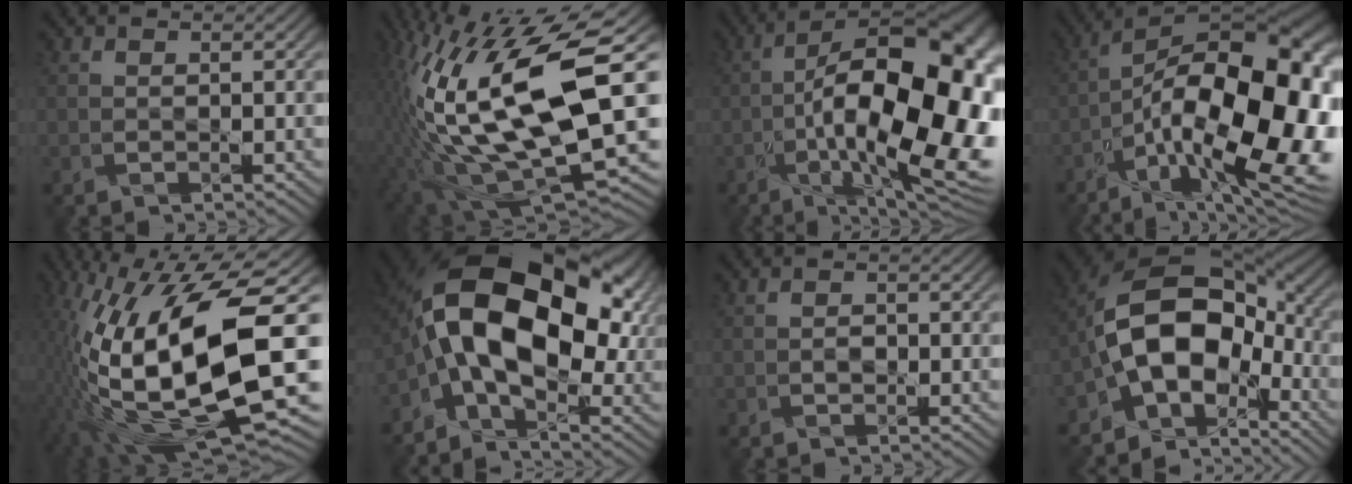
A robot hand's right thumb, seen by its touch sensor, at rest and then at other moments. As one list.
[{"total": 19.4, "force": [0.5, 7.6, 17.9], "torque": [-0.364, -0.011, 0.011]}, {"total": 21.1, "force": [-3.8, 8.6, 18.9], "torque": [-0.275, 0.006, -0.067]}, {"total": 22.2, "force": [-6.1, 9.3, 19.2], "torque": [-0.276, -0.005, -0.102]}, {"total": 20.1, "force": [-1.9, 7.5, 18.6], "torque": [-0.359, -0.041, -0.011]}, {"total": 17.7, "force": [-0.5, 10.7, 14.0], "torque": [-0.241, 0.005, -0.019]}, {"total": 1.2, "force": [-0.3, 0.9, 0.7], "torque": [-0.009, 0.001, -0.003]}, {"total": 13.8, "force": [-4.3, 8.8, 9.8], "torque": [-0.156, 0.006, -0.094]}]